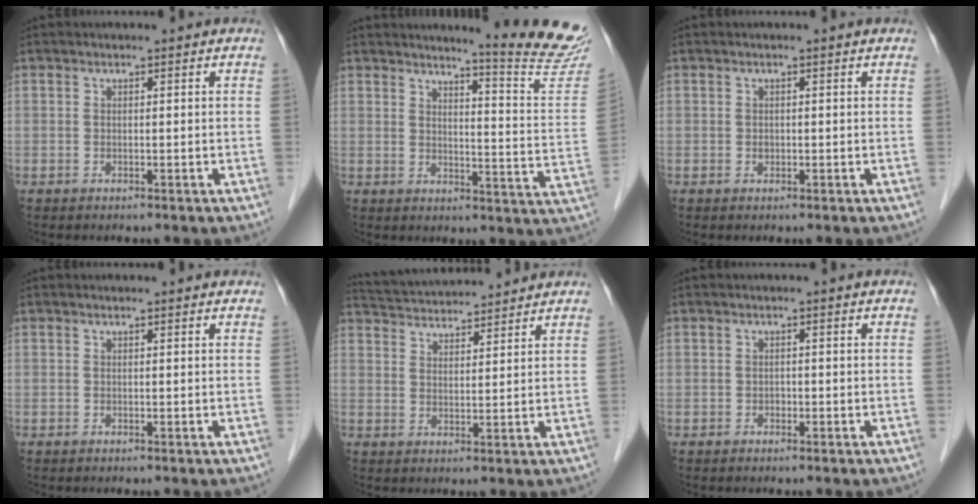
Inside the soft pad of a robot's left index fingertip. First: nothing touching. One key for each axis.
{"total": 14.3, "fx": 13.5, "fy": -1.6, "fz": 4.2, "tx": -0.051, "ty": -0.116, "tz": 0.142}
{"total": 0.6, "fx": -0.4, "fy": 0.4, "fz": 0.2, "tx": -0.001, "ty": -0.003, "tz": -0.009}
{"total": 0.8, "fx": 0.7, "fy": 0.1, "fz": 0.1, "tx": -0.011, "ty": -0.001, "tz": 0.004}
{"total": 8.7, "fx": 8.5, "fy": 0.4, "fz": 1.9, "tx": -0.044, "ty": 0.029, "tz": 0.136}
{"total": 0.7, "fx": -0.6, "fy": 0.4, "fz": 0.2, "tx": -0.001, "ty": -0.003, "tz": -0.012}